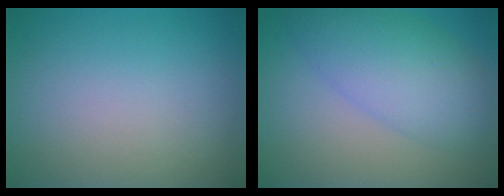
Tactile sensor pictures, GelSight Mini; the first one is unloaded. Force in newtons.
{"total": 4.7, "press": 4.7, "slide": 0.1}